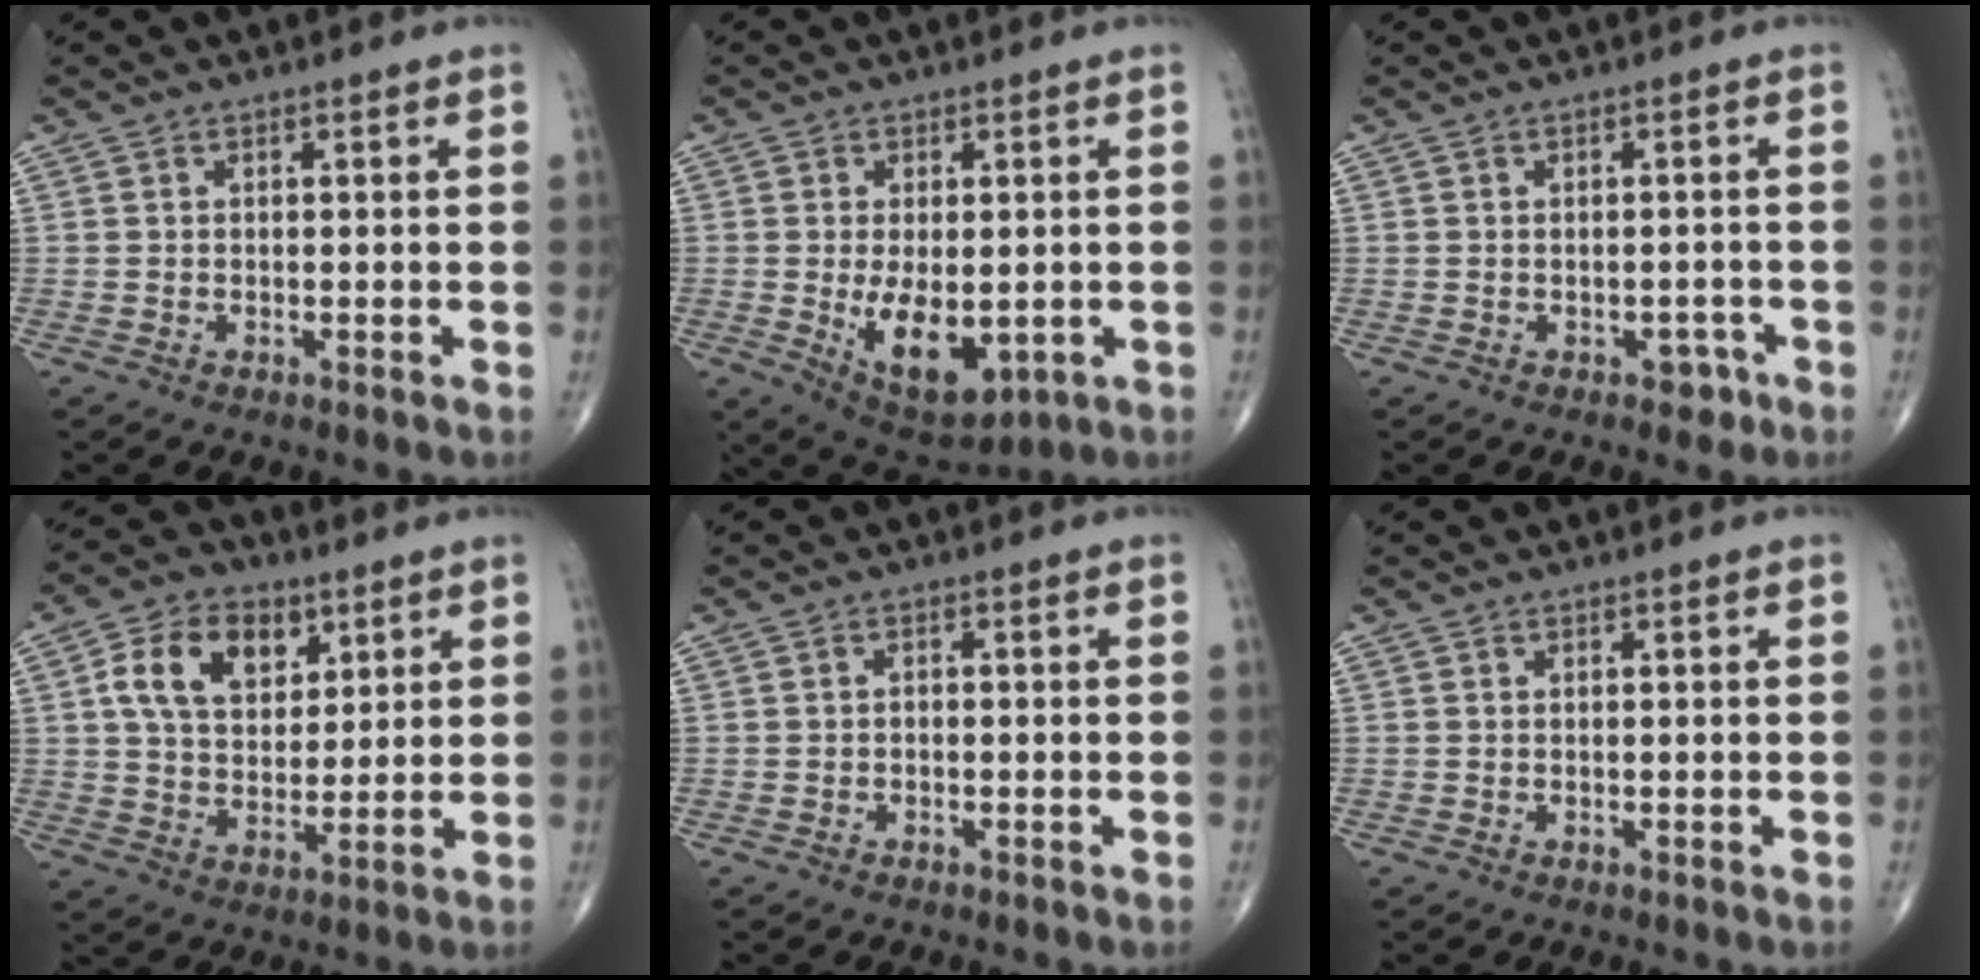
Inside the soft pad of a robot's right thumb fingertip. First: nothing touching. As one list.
[{"total": 11.2, "force": [-1.8, 6.0, 9.3], "torque": [-0.132, -0.016, -0.010]}, {"total": 2.4, "force": [-1.3, 1.6, 1.1], "torque": [0.000, 0.008, -0.015]}, {"total": 12.6, "force": [4.9, 8.6, 7.9], "torque": [-0.108, -0.010, 0.086]}, {"total": 0.6, "force": [-0.3, 0.4, 0.4], "torque": [-0.003, 0.004, -0.008]}, {"total": 0.0}]